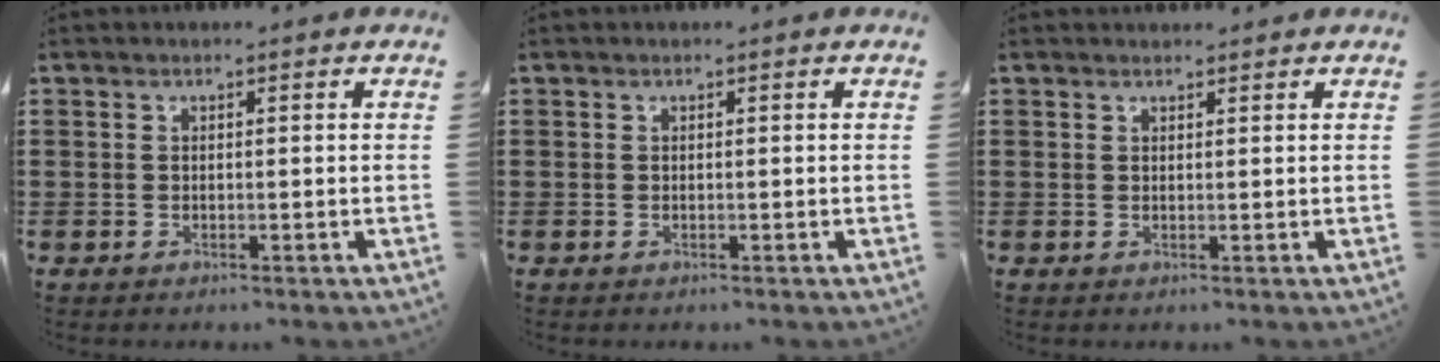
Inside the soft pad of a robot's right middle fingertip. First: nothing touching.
{"total": 0.0}
{"total": 0.8, "force": [0.8, 0.2, 0.0], "torque": [0.006, -0.004, 0.014]}